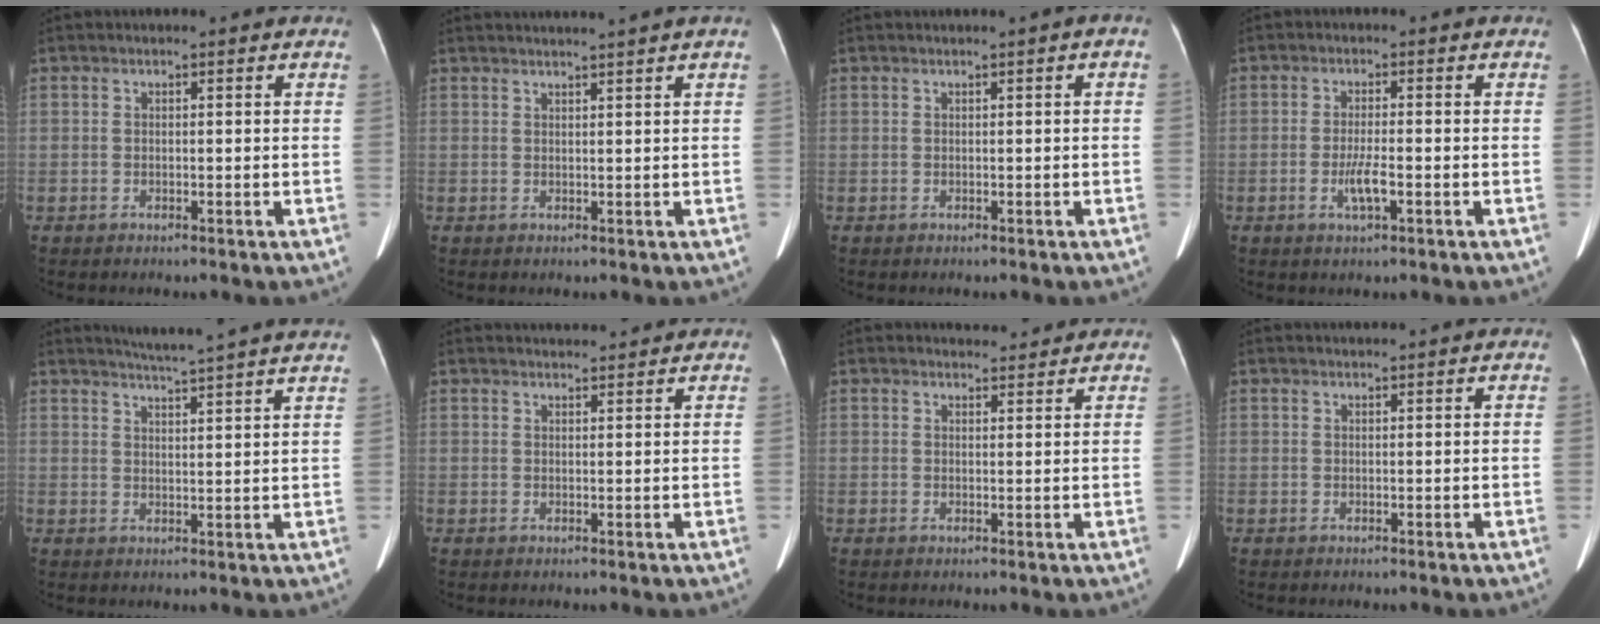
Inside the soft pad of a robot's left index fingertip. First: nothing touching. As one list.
[{"total": 4.1, "force": [3.5, -1.4, 1.7], "torque": [-0.018, 0.014, 0.047]}, {"total": 0.7, "force": [-0.1, 0.0, 0.7], "torque": [-0.013, 0.002, -0.001]}, {"total": 3.3, "force": [-1.2, 0.4, 3.0], "torque": [-0.063, -0.004, -0.022]}, {"total": 9.9, "force": [9.0, -1.3, 4.0], "torque": [-0.063, 0.003, 0.109]}, {"total": 2.4, "force": [2.4, 0.1, 0.2], "torque": [-0.009, 0.015, 0.036]}, {"total": 2.0, "force": [2.0, 0.5, -0.1], "torque": [-0.005, 0.001, 0.028]}, {"total": 0.7, "force": [0.7, -0.2, 0.1], "torque": [-0.008, 0.004, 0.017]}]